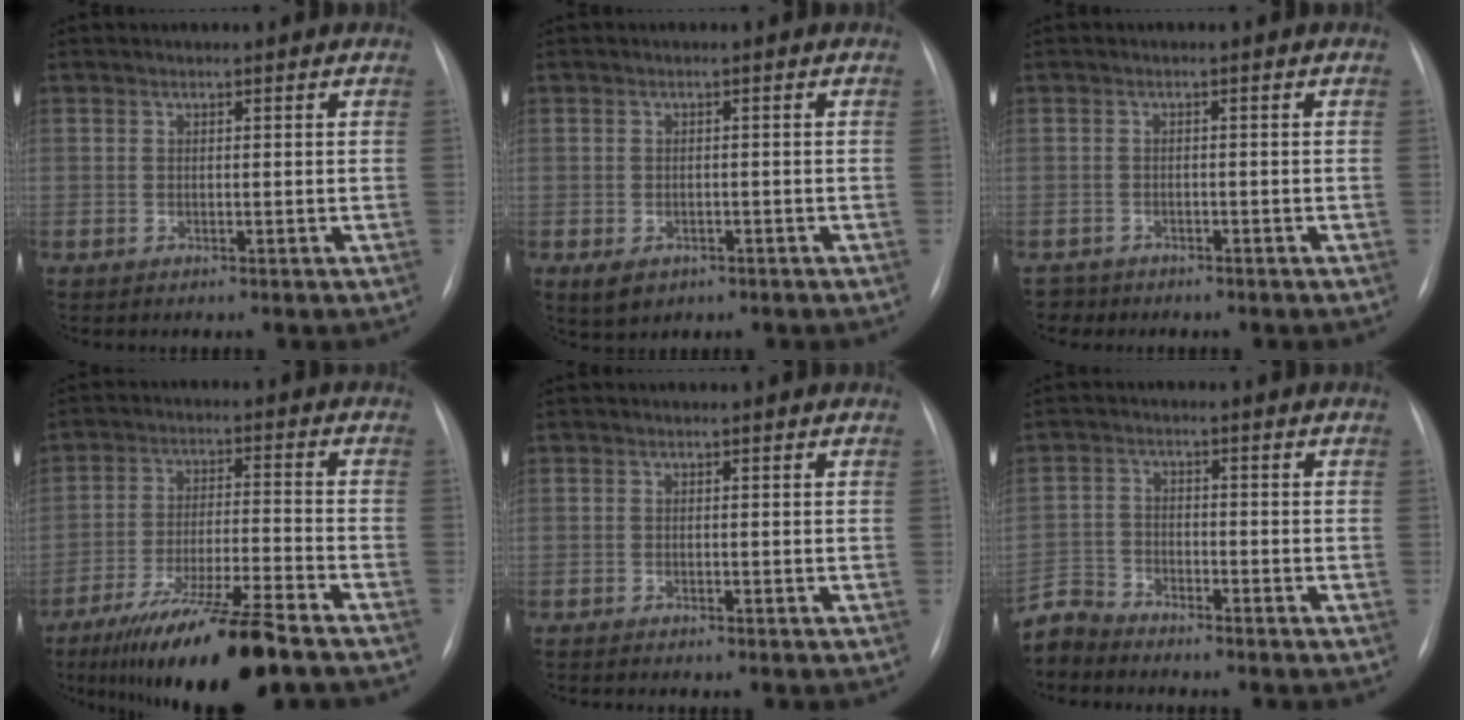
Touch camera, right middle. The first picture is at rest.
{"total": 3.0, "force": [-1.6, 2.0, 1.6], "torque": [-0.031, -0.005, -0.010]}
{"total": 2.0, "force": [-1.7, 0.9, -0.6], "torque": [0.002, -0.003, -0.028]}
{"total": 15.2, "force": [-11.3, 0.0, 10.1], "torque": [-0.180, -0.037, -0.190]}
{"total": 1.6, "force": [-1.5, 0.0, 0.7], "torque": [-0.010, -0.002, -0.020]}
{"total": 5.0, "force": [-5.0, 0.4, -0.4], "torque": [0.009, -0.008, -0.098]}